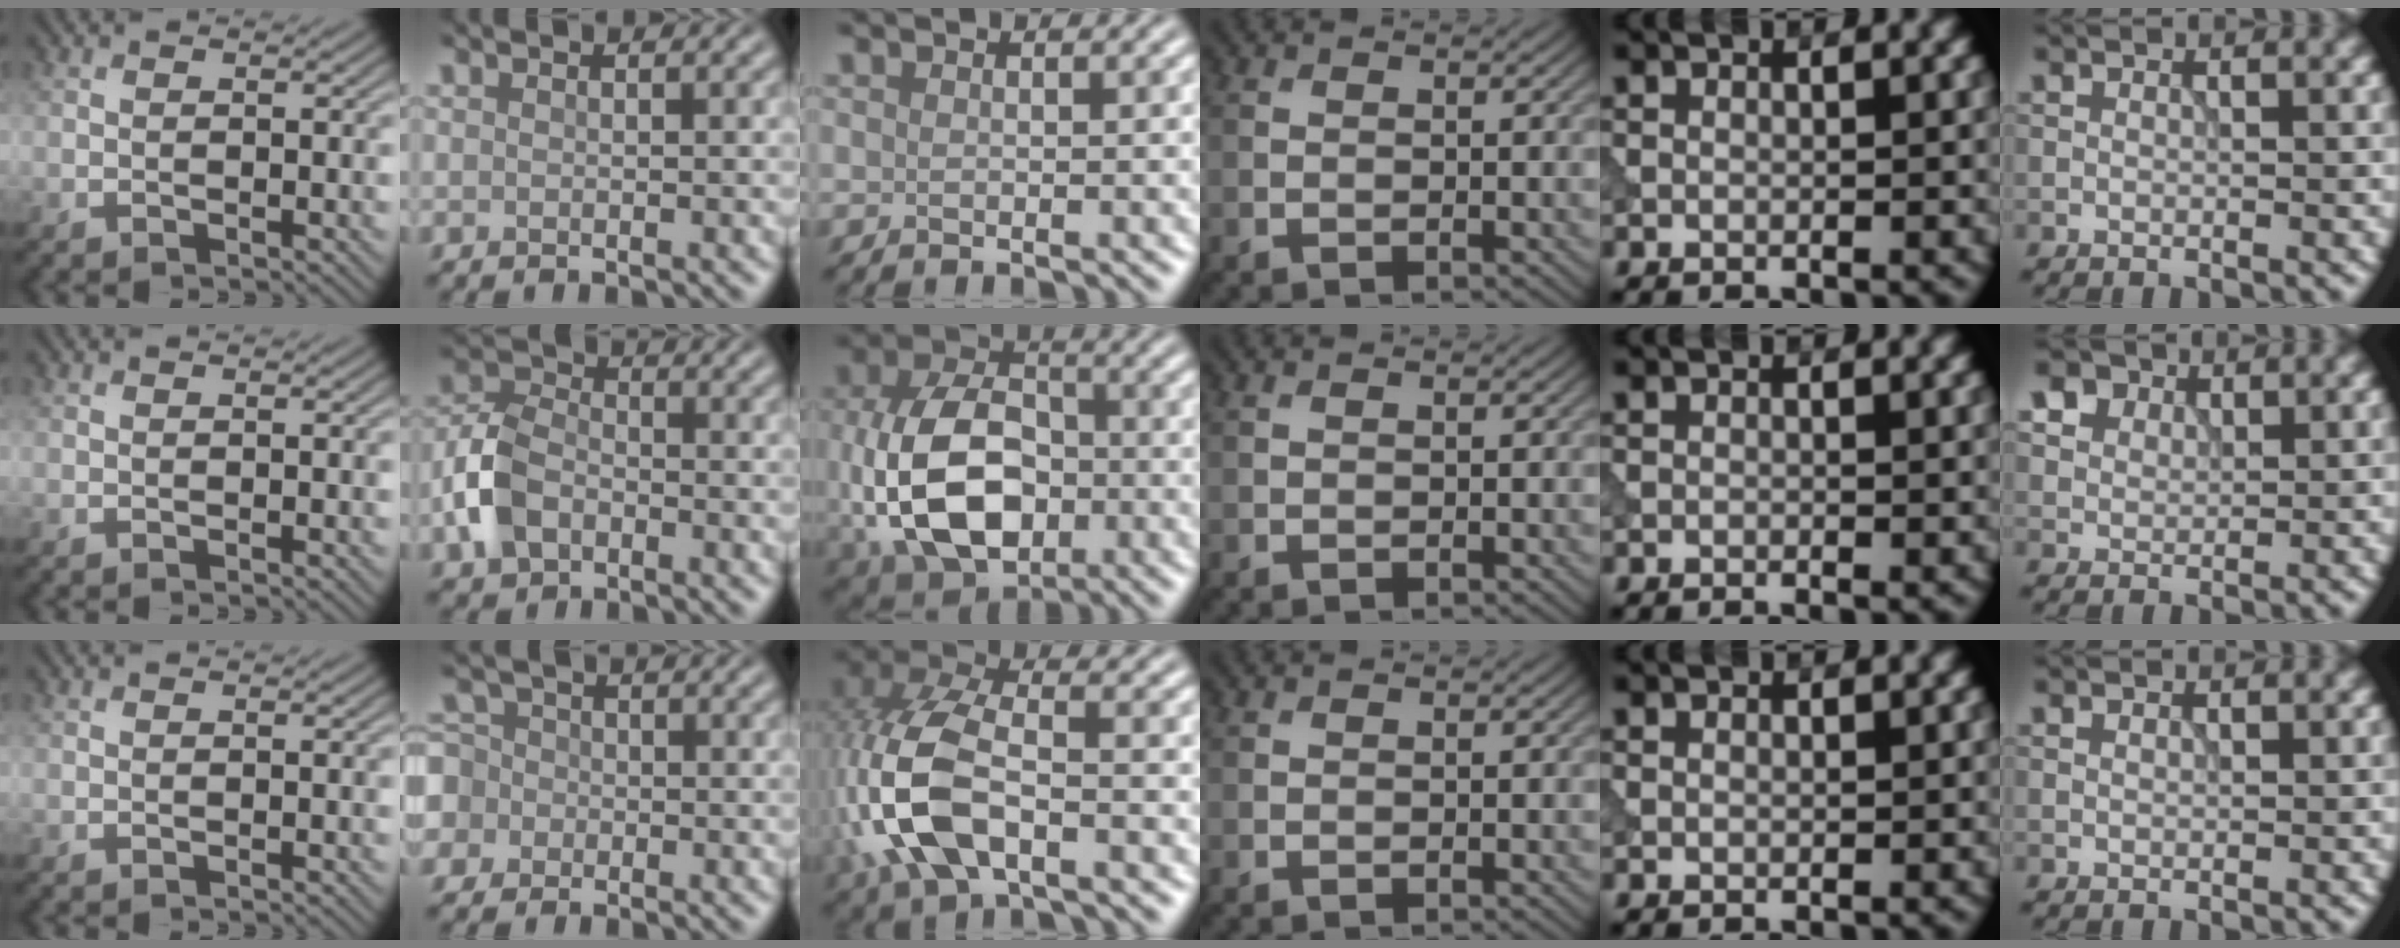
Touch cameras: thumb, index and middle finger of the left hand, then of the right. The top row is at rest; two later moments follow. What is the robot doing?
{"motion": "insert", "object": "power adapter"}